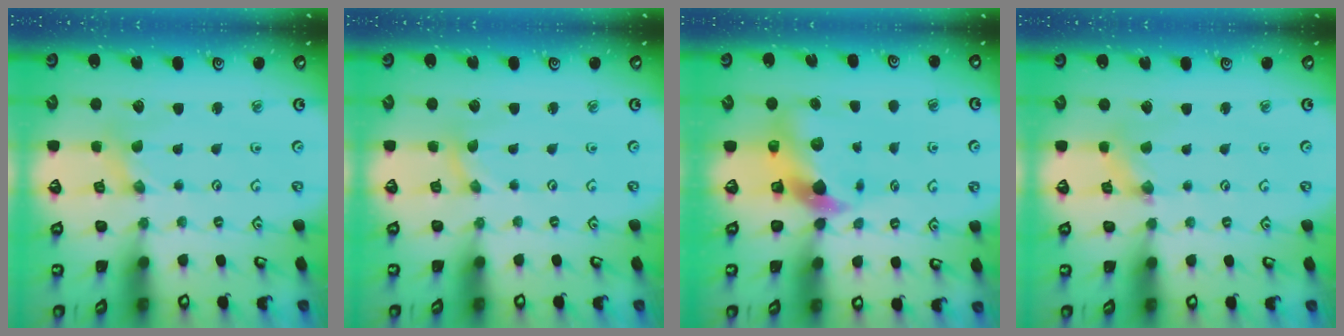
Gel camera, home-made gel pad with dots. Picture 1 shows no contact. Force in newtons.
{"total": 0.0}
{"total": 8.2, "press": 8.1, "slide": 1.2}
{"total": 1.0, "press": 1.0, "slide": 0.2}